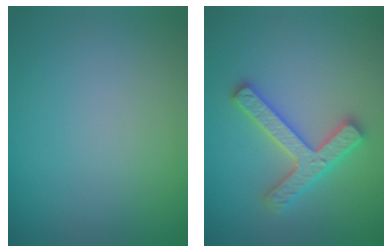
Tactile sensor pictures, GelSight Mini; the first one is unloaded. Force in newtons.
{"total": 4.6, "press": 4.6, "slide": 0.8}